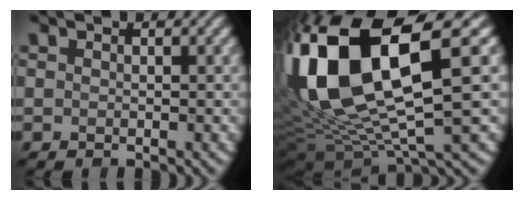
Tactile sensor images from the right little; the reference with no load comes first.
{"total": 17.6, "force": [4.0, 7.2, 15.5], "torque": [-0.326, 0.012, 0.075]}